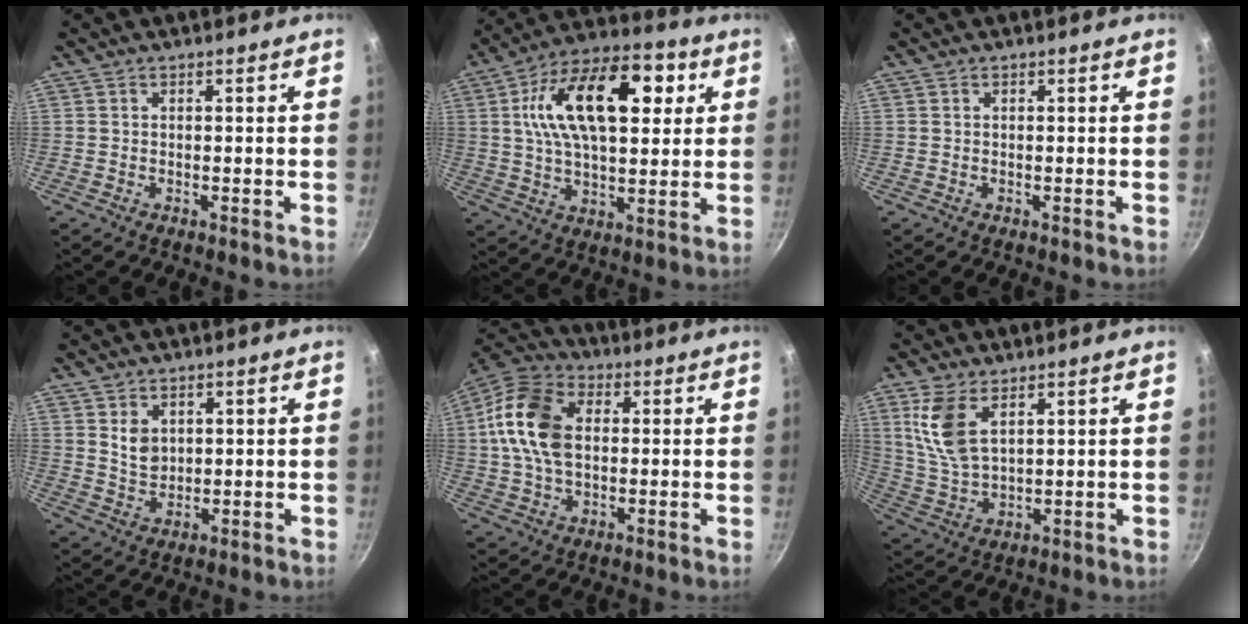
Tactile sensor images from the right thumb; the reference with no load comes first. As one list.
[{"total": 21.7, "force": [5.8, 11.8, 17.2], "torque": [-0.263, 0.007, 0.083]}, {"total": 0.0}, {"total": 4.7, "force": [1.6, 3.5, 2.7], "torque": [-0.032, -0.011, 0.033]}, {"total": 15.3, "force": [1.7, 10.4, 11.0], "torque": [-0.191, 0.019, 0.015]}, {"total": 9.9, "force": [4.4, 5.0, 7.2], "torque": [-0.144, -0.021, 0.096]}]